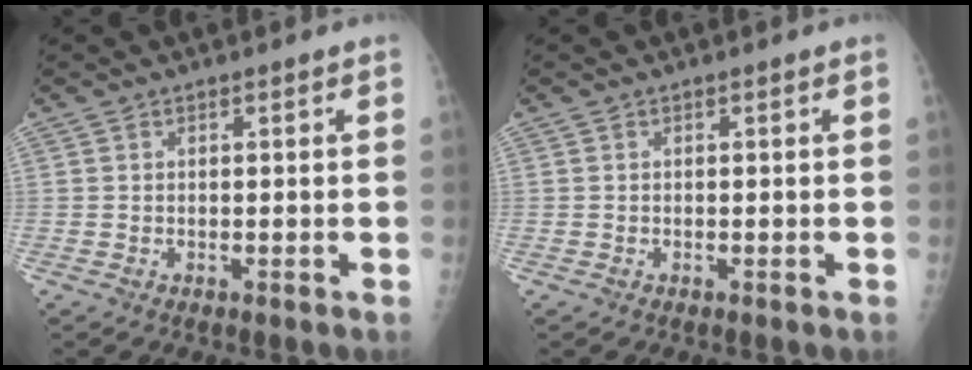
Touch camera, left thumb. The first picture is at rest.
{"total": 0.0}